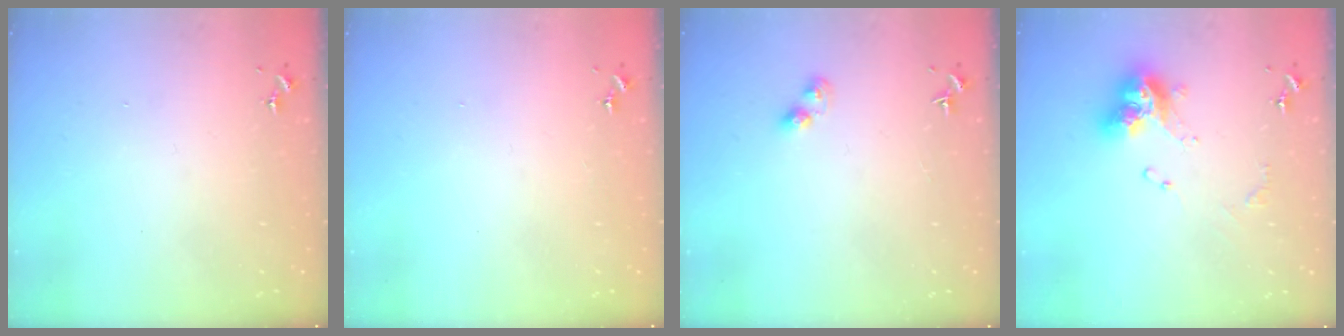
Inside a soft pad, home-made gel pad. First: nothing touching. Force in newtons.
{"total": 0.0}
{"total": 4.3, "press": 4.2, "slide": 0.5}
{"total": 12.9, "press": 12.9, "slide": 0.9}